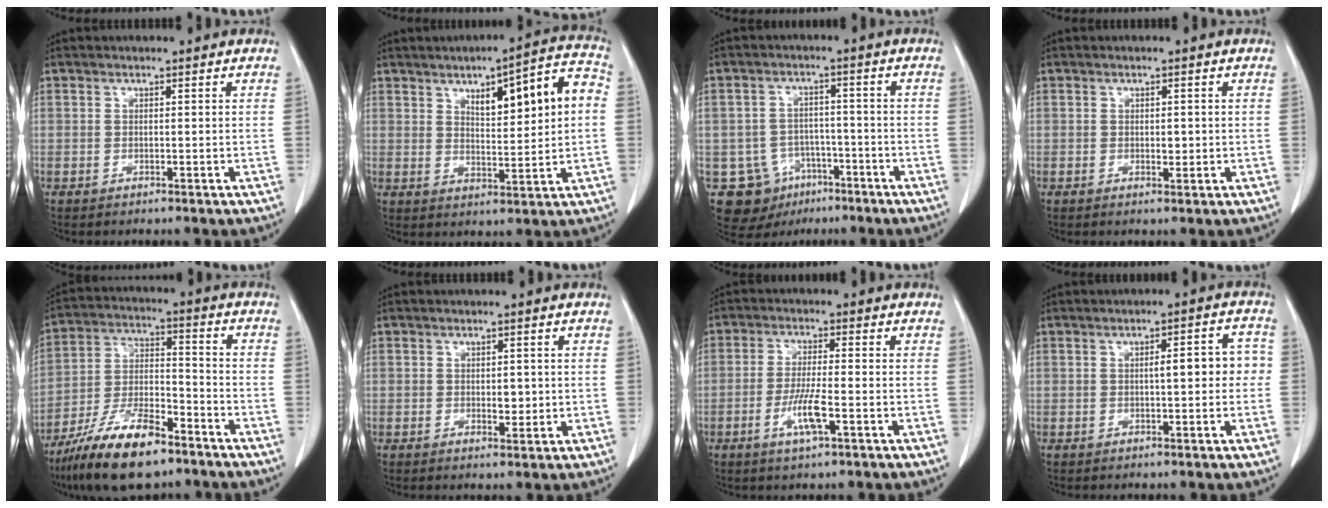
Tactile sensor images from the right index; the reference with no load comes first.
{"total": 11.6, "force": [2.7, 2.6, 11.0], "torque": [-0.154, 0.029, 0.043]}
{"total": 10.5, "force": [-5.0, 9.0, 2.2], "torque": [-0.045, 0.026, -0.061]}
{"total": 1.5, "force": [-0.1, 0.8, 1.3], "torque": [-0.021, -0.001, 0.001]}
{"total": 15.5, "force": [-11.0, 4.3, 10.0], "torque": [-0.202, -0.008, -0.199]}
{"total": 2.4, "force": [-0.2, 1.2, 2.0], "torque": [-0.029, -0.001, 0.002]}
{"total": 5.9, "force": [-2.4, 0.5, 5.4], "torque": [-0.106, -0.008, -0.044]}
{"total": 5.1, "force": [-0.1, 1.5, 4.9], "torque": [-0.066, 0.029, -0.001]}